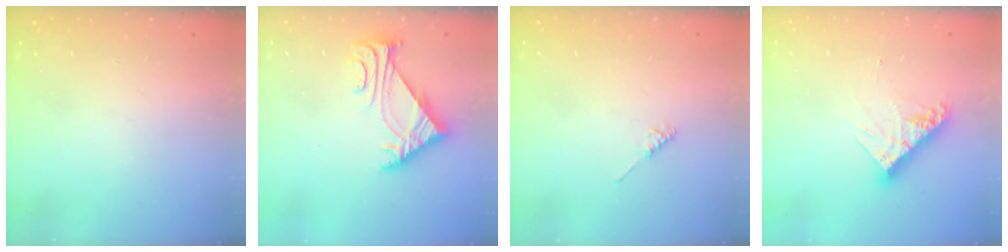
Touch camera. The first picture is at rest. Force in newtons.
{"total": 5.6, "press": 5.5, "slide": 1.2}
{"total": 2.2, "press": 2.2, "slide": 0.5}
{"total": 10.7, "press": 10.6, "slide": 1.0}